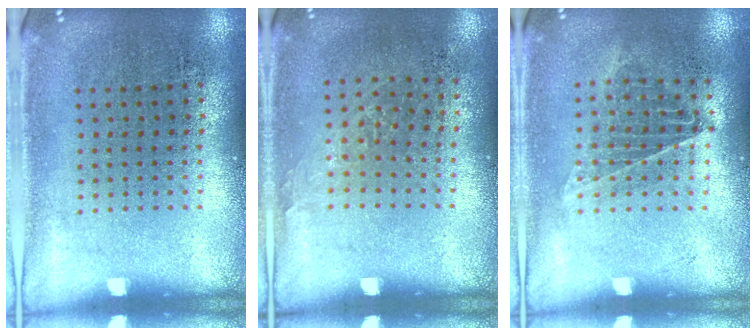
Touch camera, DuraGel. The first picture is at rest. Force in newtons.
{"total": 0.9, "press": 0.7, "slide": 0.5}
{"total": 0.9, "press": 0.9, "slide": 0.1}